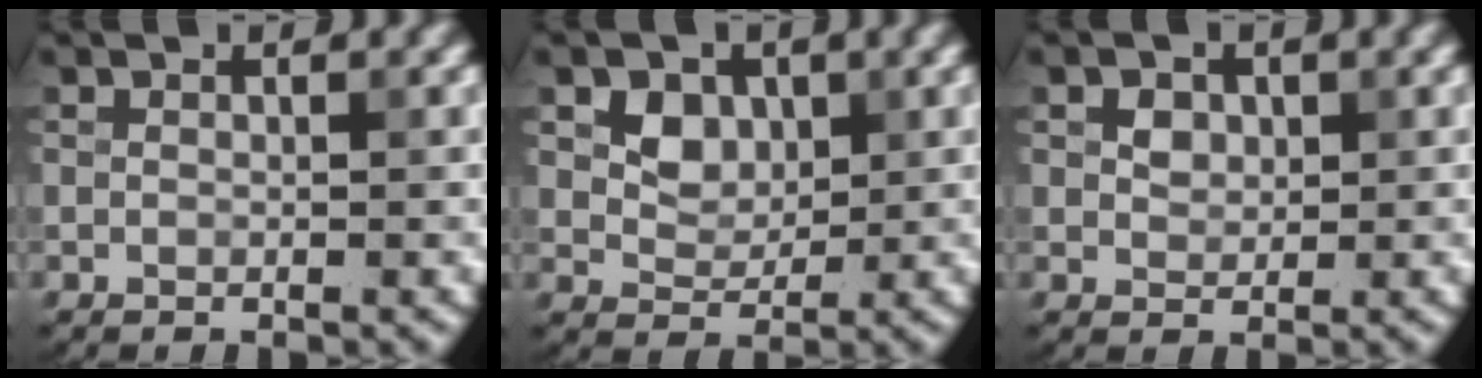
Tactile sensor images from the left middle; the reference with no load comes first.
{"total": 2.8, "force": [0.7, 2.2, 1.5], "torque": [-0.028, 0.000, 0.014]}
{"total": 3.6, "force": [1.8, 2.3, 2.1], "torque": [-0.047, 0.011, 0.024]}